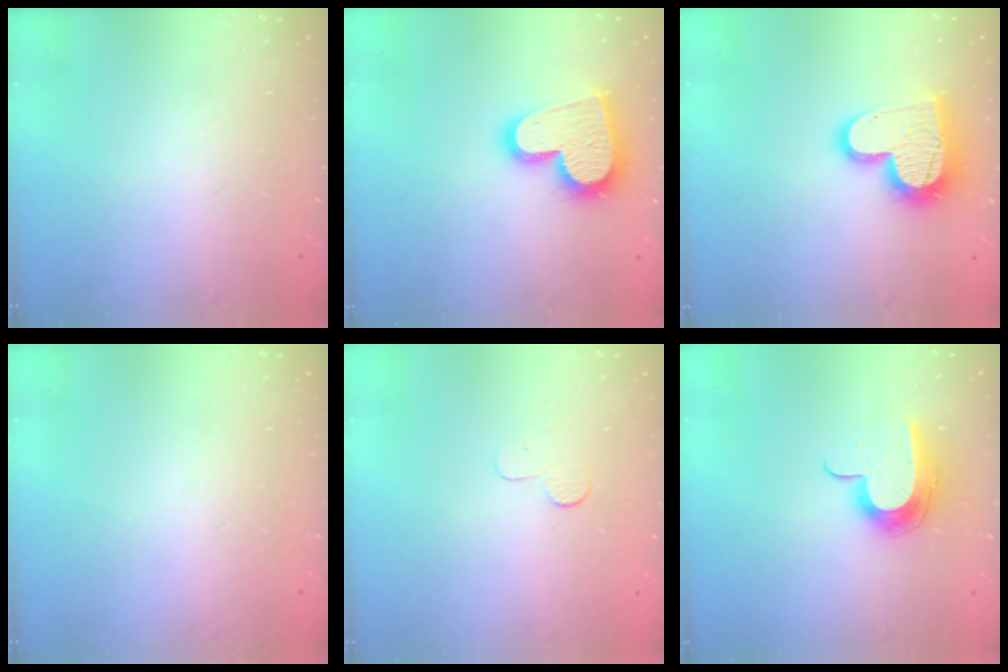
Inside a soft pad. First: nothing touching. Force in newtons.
{"total": 16.7, "press": 16.7, "slide": 1.0}
{"total": 15.2, "press": 15.1, "slide": 1.4}
{"total": 0.0}
{"total": 2.9, "press": 2.9, "slide": 0.3}
{"total": 11.6, "press": 11.6, "slide": 0.8}